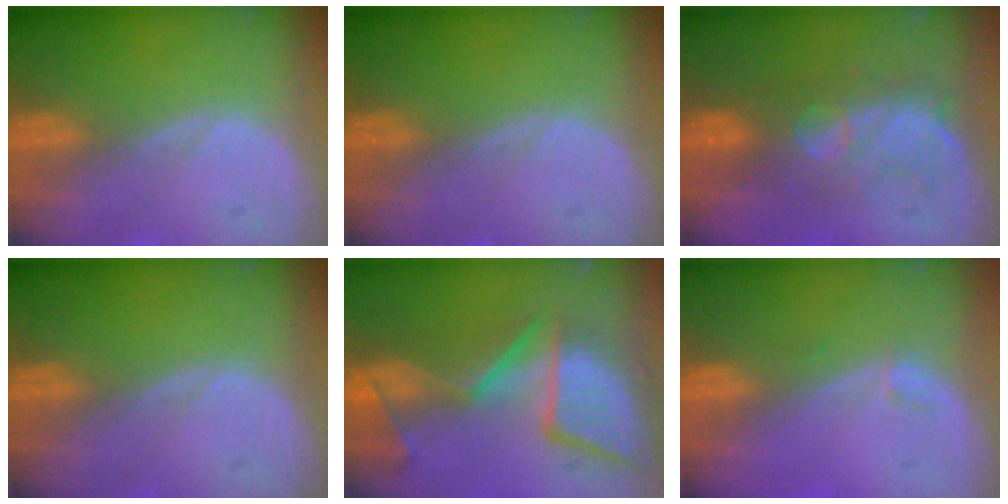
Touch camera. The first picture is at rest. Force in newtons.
{"total": 0.0}
{"total": 7.7, "press": 7.5, "slide": 1.9}
{"total": 0.0}
{"total": 13.6, "press": 11.1, "slide": 7.8}
{"total": 1.0, "press": 0.9, "slide": 0.3}